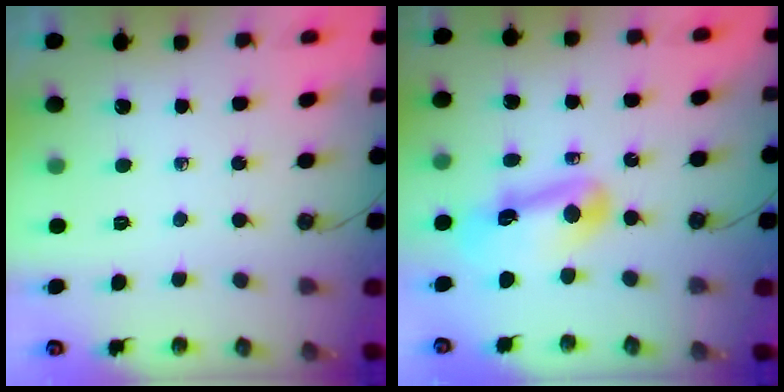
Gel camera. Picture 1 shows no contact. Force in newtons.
{"total": 12.7, "press": 12.6, "slide": 1.5}